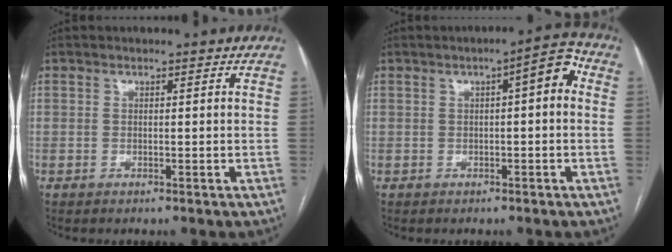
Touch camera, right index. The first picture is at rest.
{"total": 5.1, "force": [0.9, 1.2, 4.9], "torque": [-0.063, 0.023, 0.007]}